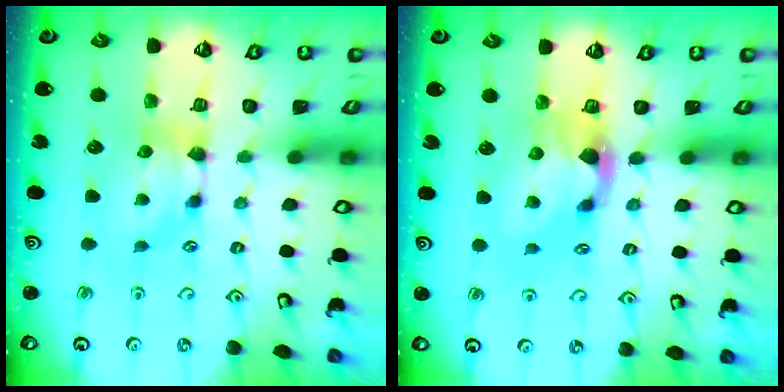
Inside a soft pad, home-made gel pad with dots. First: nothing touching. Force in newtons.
{"total": 2.3, "press": 1.9, "slide": 1.2}